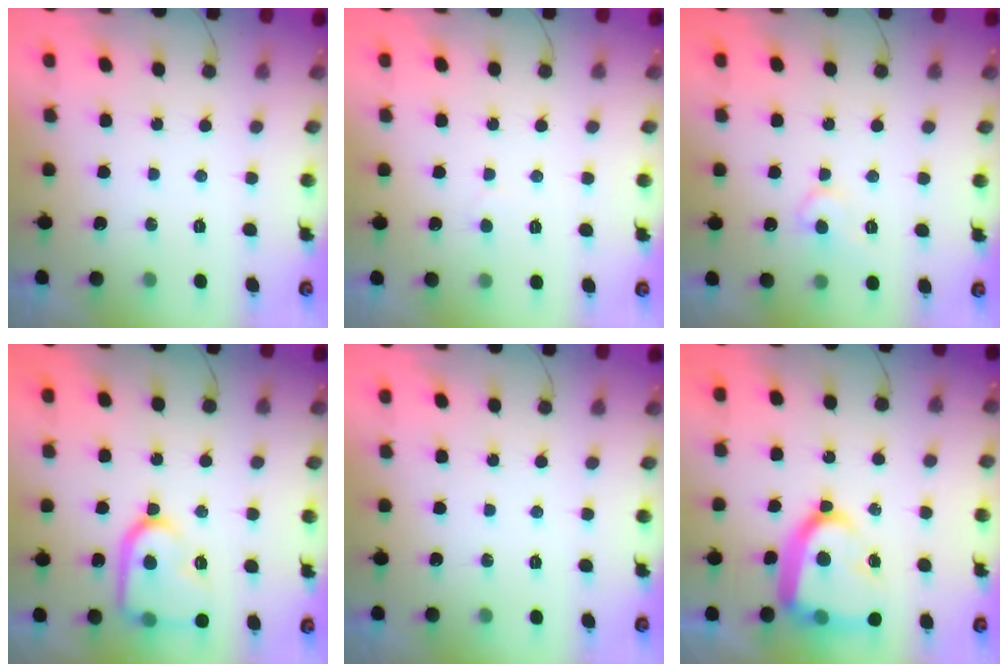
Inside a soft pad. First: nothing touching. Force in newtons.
{"total": 2.7, "press": 2.7, "slide": 0.3}
{"total": 7.5, "press": 7.5, "slide": 0.7}
{"total": 16.8, "press": 16.7, "slide": 1.6}
{"total": 0.0}
{"total": 17.3, "press": 17.3, "slide": 1.6}